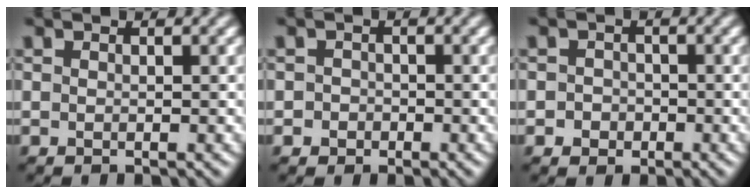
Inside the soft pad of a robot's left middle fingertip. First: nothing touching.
{"total": 1.3, "force": [-0.9, 0.9, -0.2], "torque": [0.020, 0.004, -0.016]}
{"total": 1.4, "force": [-0.9, 1.1, 0.1], "torque": [0.014, 0.002, -0.019]}